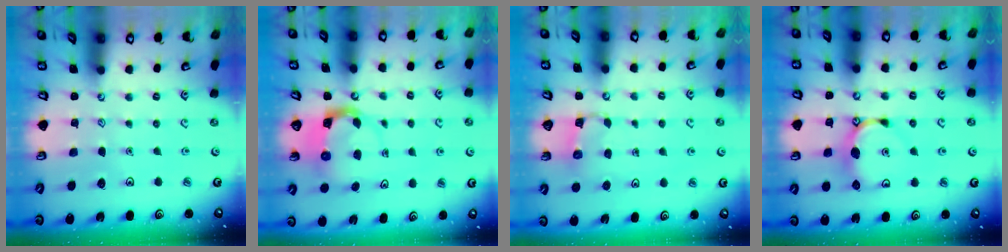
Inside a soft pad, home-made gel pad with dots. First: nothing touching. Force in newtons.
{"total": 3.6, "press": 3.6, "slide": 0.6}
{"total": 3.0, "press": 3.0, "slide": 0.6}
{"total": 9.1, "press": 9.1, "slide": 0.4}